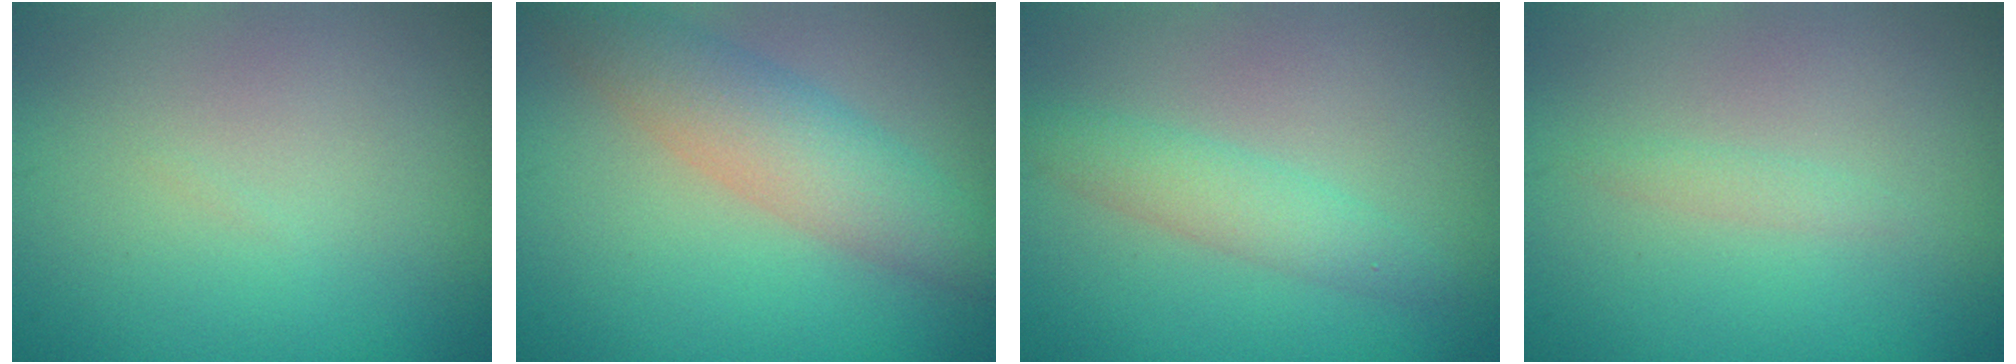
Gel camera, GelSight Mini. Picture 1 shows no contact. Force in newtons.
{"total": 5.0, "press": 5.0, "slide": 0.3}
{"total": 2.5, "press": 2.5, "slide": 0.1}
{"total": 0.9, "press": 0.9, "slide": 0.0}